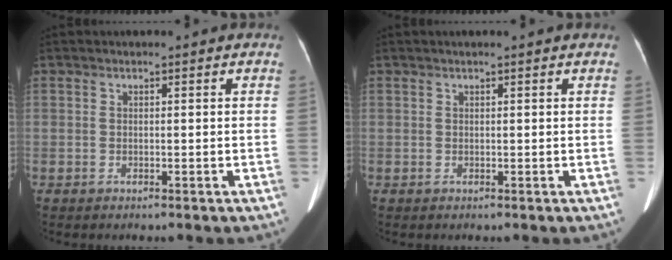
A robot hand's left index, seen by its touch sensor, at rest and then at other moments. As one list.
[{"total": 1.5, "force": [1.2, 0.0, 0.9], "torque": [-0.011, 0.021, 0.019]}]